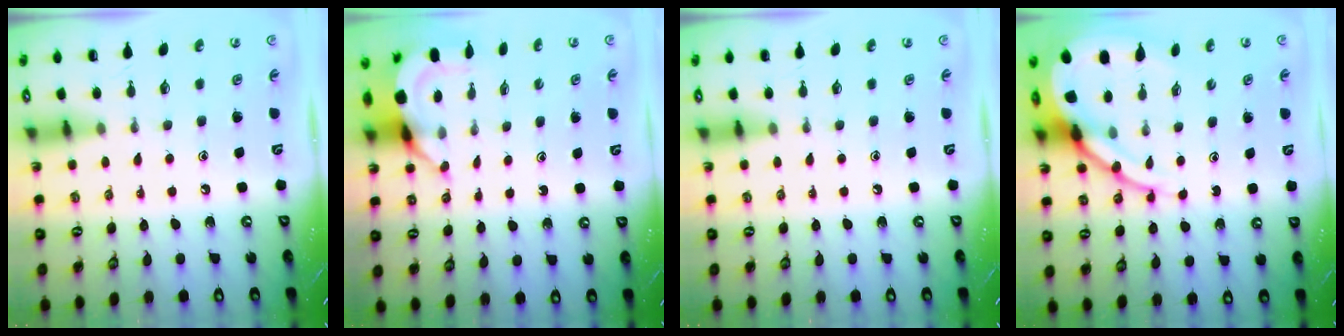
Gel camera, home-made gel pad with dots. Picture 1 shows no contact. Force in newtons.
{"total": 5.0, "press": 5.0, "slide": 0.6}
{"total": 0.0}
{"total": 12.5, "press": 12.4, "slide": 1.4}